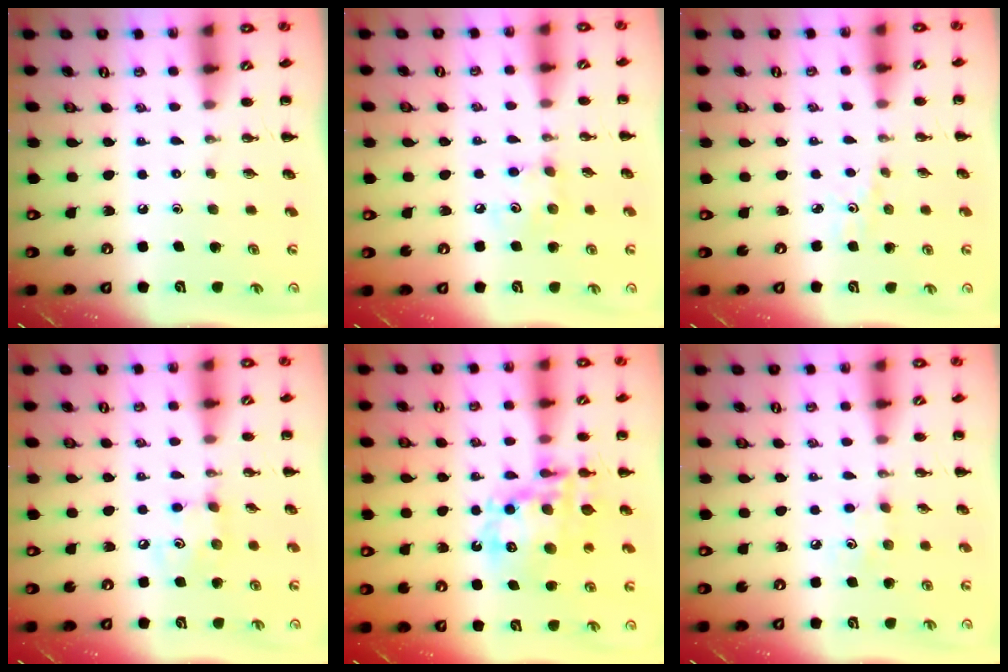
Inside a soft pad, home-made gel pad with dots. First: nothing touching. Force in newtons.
{"total": 6.0, "press": 5.9, "slide": 1.0}
{"total": 2.0, "press": 1.9, "slide": 0.7}
{"total": 4.6, "press": 4.6, "slide": 0.5}
{"total": 16.6, "press": 16.2, "slide": 3.6}
{"total": 4.3, "press": 4.1, "slide": 1.1}